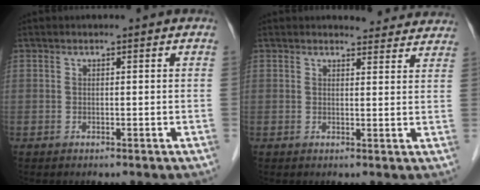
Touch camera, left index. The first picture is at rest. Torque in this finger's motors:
{"motor_torque": [0.73, -0.86, 0.06, 0.00]}